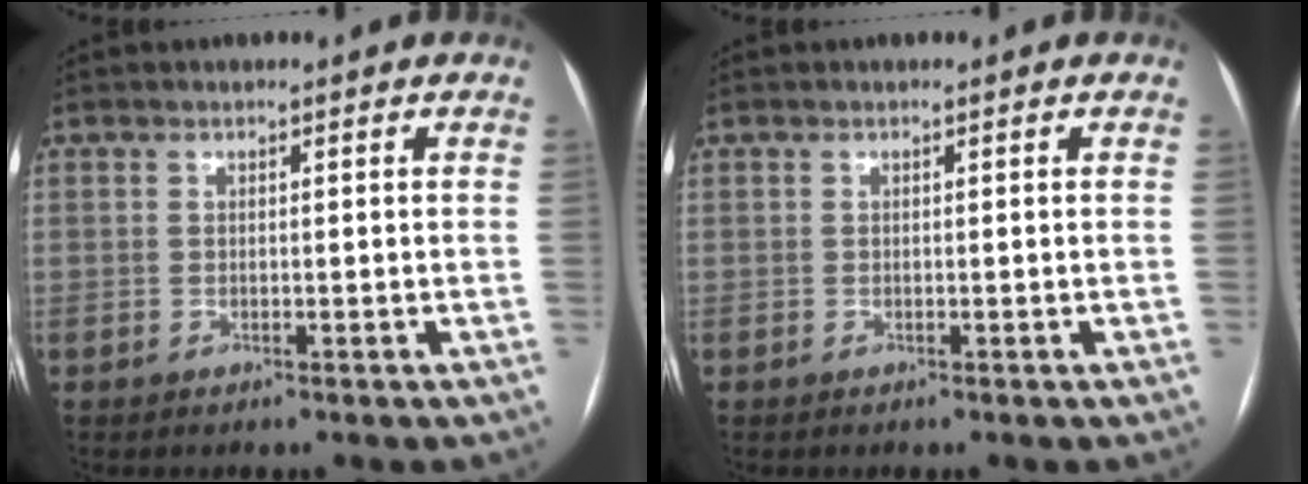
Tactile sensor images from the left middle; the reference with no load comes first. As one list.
[{"total": 0.0}]